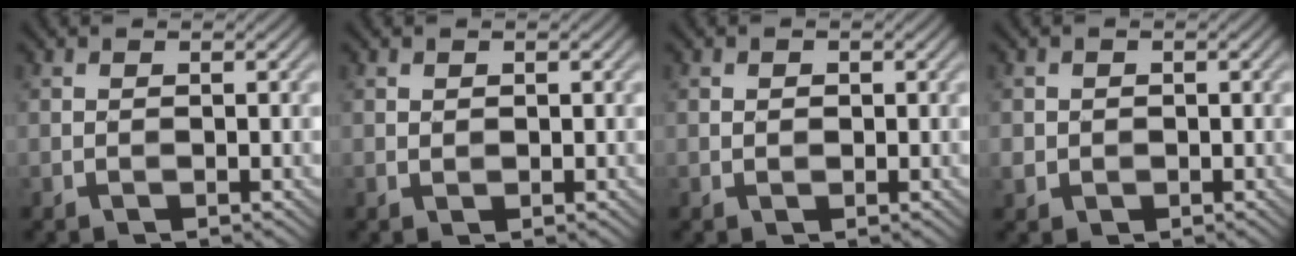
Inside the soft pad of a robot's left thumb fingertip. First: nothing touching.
{"total": 0.5, "force": [0.3, 0.4, 0.2], "torque": [-0.007, -0.001, 0.007]}
{"total": 0.7, "force": [0.1, 0.6, 0.3], "torque": [-0.008, -0.001, 0.000]}
{"total": 1.8, "force": [-0.1, 1.7, 0.4], "torque": [-0.019, -0.004, -0.002]}